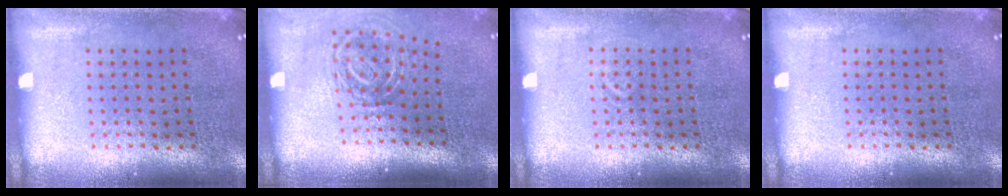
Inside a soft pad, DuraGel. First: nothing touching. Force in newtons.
{"total": 1.8, "press": 1.2, "slide": 1.4}
{"total": 0.6, "press": 0.5, "slide": 0.3}
{"total": 0.0}